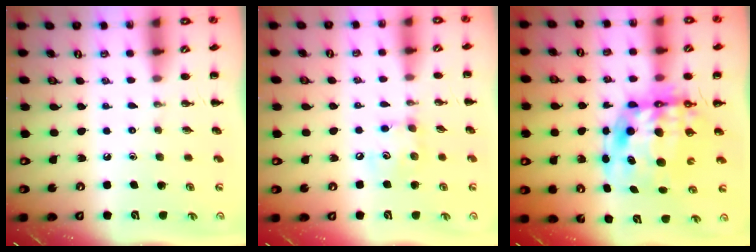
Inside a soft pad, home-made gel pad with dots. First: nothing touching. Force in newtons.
{"total": 6.4, "press": 6.4, "slide": 0.6}
{"total": 14.1, "press": 13.7, "slide": 3.2}